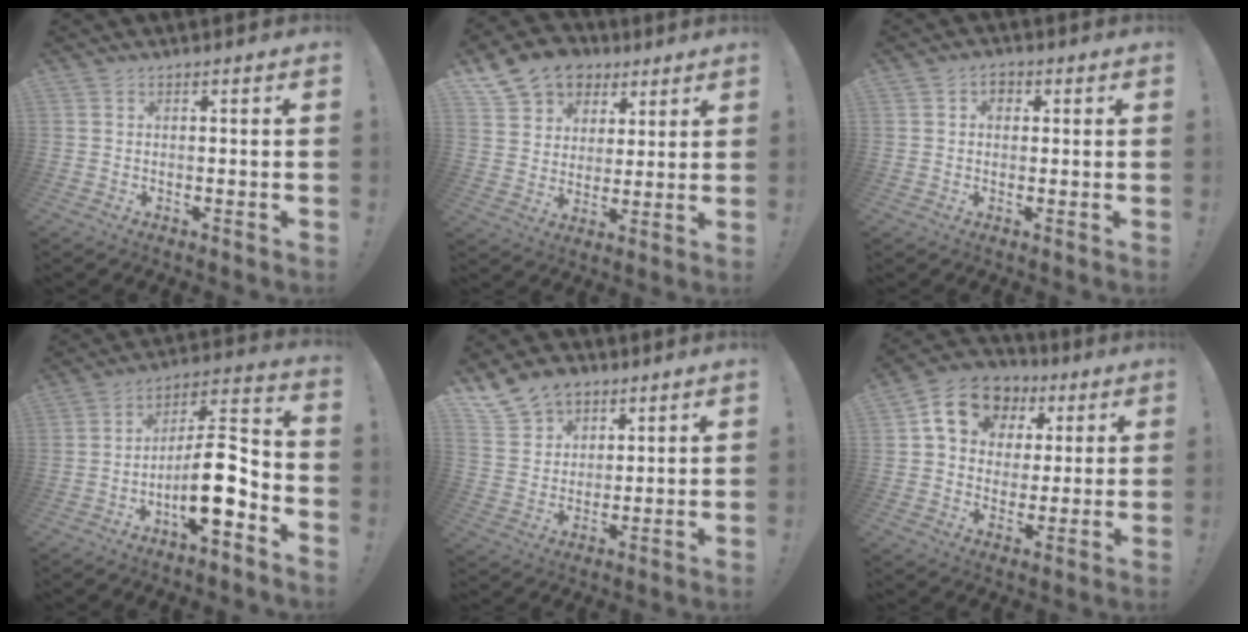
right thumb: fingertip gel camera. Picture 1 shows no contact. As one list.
[{"total": 14.1, "force": [8.2, 10.3, 4.9], "torque": [-0.072, -0.050, 0.157]}, {"total": 3.0, "force": [0.6, 2.4, 1.8], "torque": [-0.023, 0.003, 0.009]}, {"total": 14.8, "force": [-5.6, 4.7, 12.8], "torque": [-0.216, 0.029, -0.086]}, {"total": 11.4, "force": [8.4, 7.1, 3.0], "torque": [-0.056, -0.057, 0.167]}, {"total": 14.4, "force": [6.1, 11.3, 6.6], "torque": [-0.099, -0.016, 0.118]}]